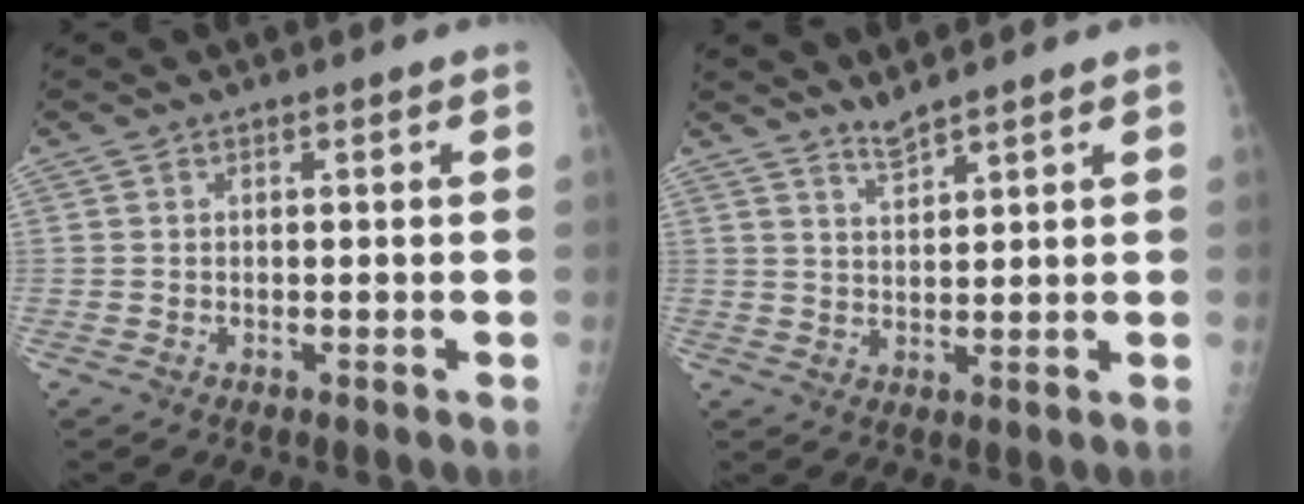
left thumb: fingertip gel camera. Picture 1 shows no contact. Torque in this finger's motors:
{"motor_torque": [-0.47, -0.05, -0.55, -0.19, -0.05]}